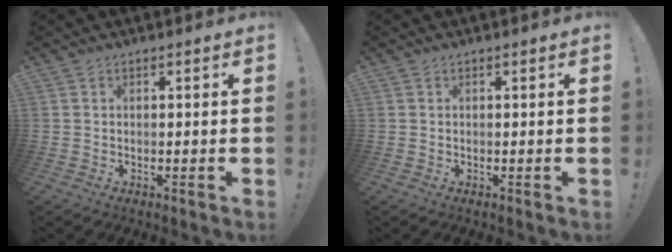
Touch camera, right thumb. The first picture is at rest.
{"total": 0.0}